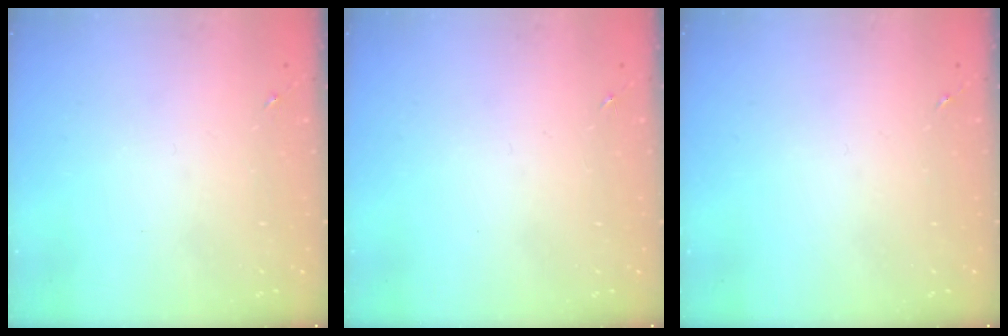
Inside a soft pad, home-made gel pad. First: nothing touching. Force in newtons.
{"total": 0.0}
{"total": 0.0}